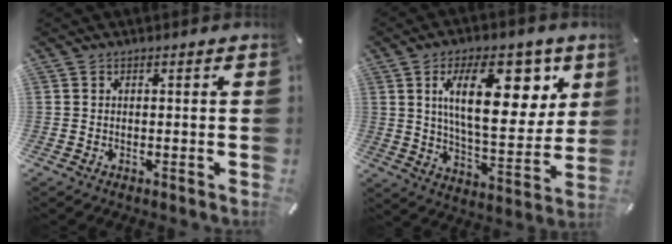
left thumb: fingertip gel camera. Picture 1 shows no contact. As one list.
[{"total": 21.7, "force": [8.4, 10.1, 17.3], "torque": [-0.259, -0.014, 0.132]}]